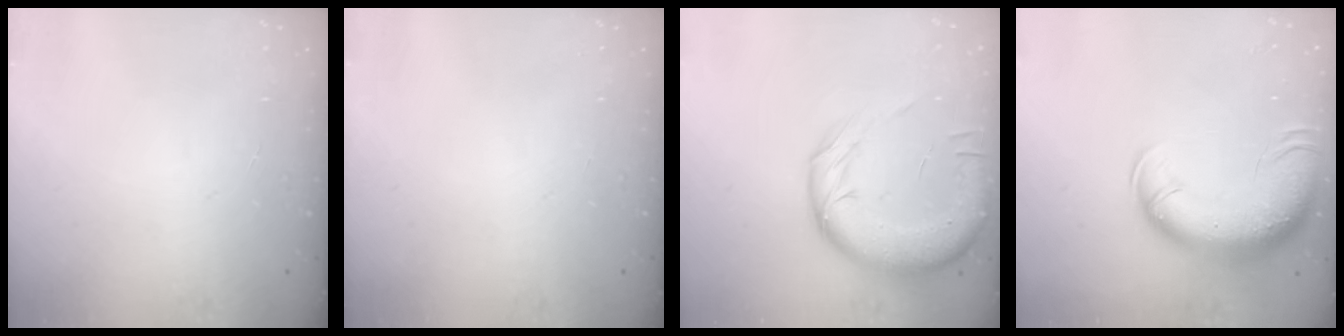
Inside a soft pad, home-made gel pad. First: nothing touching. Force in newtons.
{"total": 0.0}
{"total": 15.6, "press": 15.2, "slide": 3.6}
{"total": 16.2, "press": 15.8, "slide": 3.6}